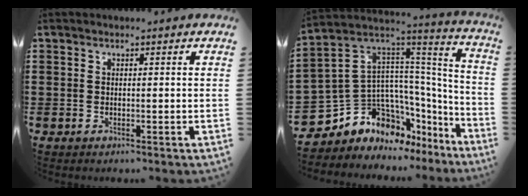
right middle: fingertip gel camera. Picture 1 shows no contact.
{"total": 10.3, "force": [-5.1, 7.8, 4.2], "torque": [-0.132, -0.025, -0.100]}